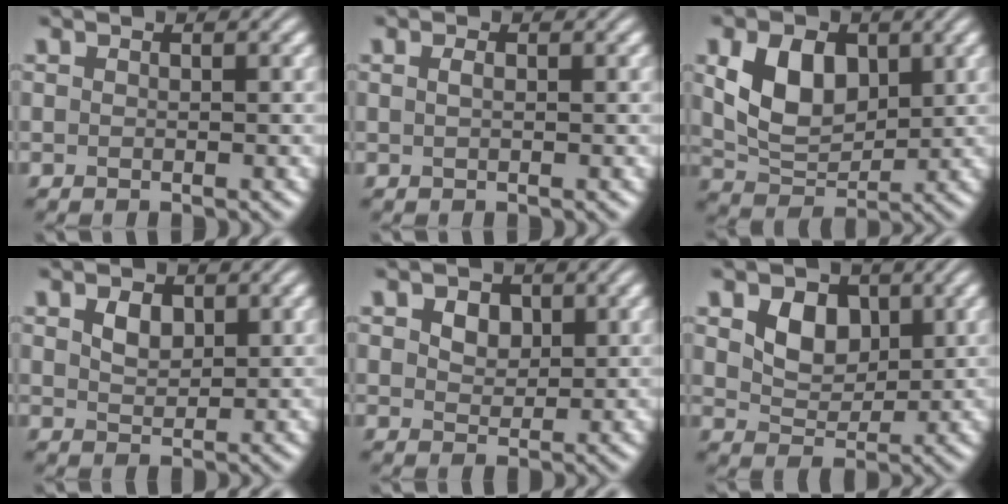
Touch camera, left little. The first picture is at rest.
{"total": 0.7, "force": [0.3, 0.3, 0.5], "torque": [-0.013, 0.003, 0.005]}
{"total": 6.1, "force": [1.7, 4.1, 4.2], "torque": [-0.083, -0.004, 0.034]}
{"total": 2.2, "force": [1.1, 1.4, 1.3], "torque": [-0.029, 0.000, 0.022]}
{"total": 2.9, "force": [1.3, 2.0, 1.6], "torque": [-0.031, 0.006, 0.010]}
{"total": 4.1, "force": [1.5, 2.9, 2.4], "torque": [-0.054, -0.005, 0.022]}